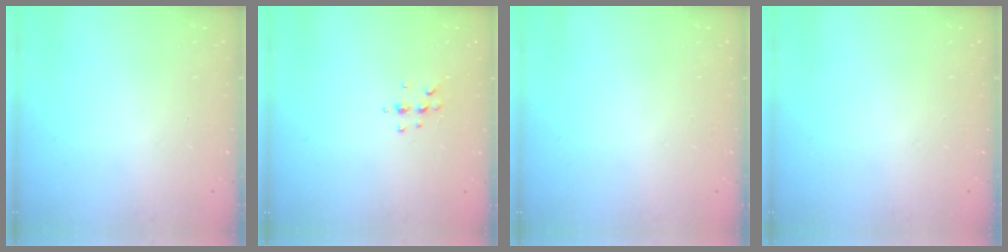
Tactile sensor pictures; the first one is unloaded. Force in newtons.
{"total": 5.1, "press": 4.9, "slide": 1.4}
{"total": 0.0}
{"total": 0.0}